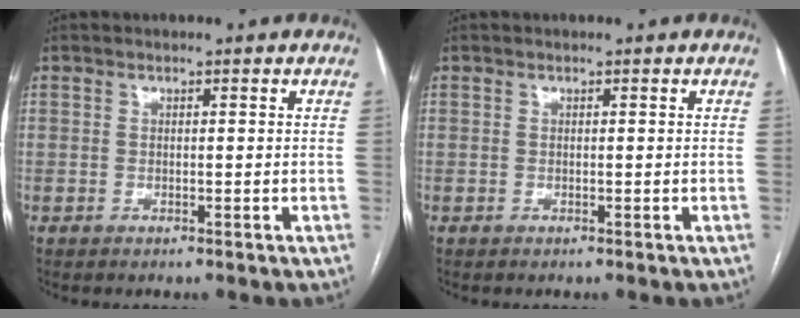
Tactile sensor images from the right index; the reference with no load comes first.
{"total": 0.0}